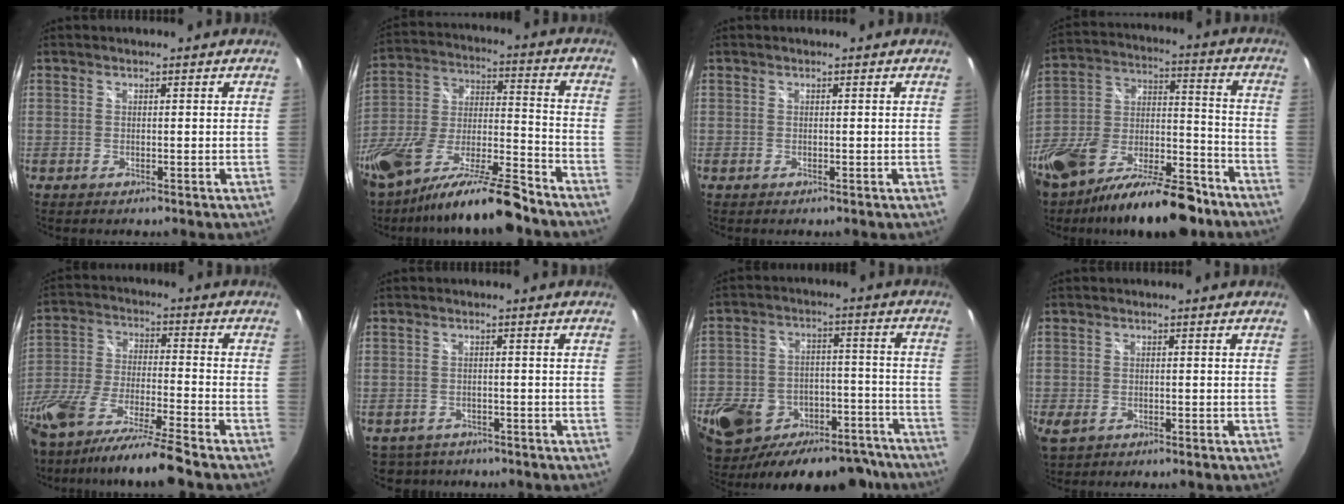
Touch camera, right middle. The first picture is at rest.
{"total": 21.9, "force": [-16.0, 4.7, 14.2], "torque": [-0.278, -0.036, -0.276]}
{"total": 0.0}
{"total": 23.2, "force": [-14.4, 10.1, 15.1], "torque": [-0.287, -0.008, -0.229]}
{"total": 17.5, "force": [-14.3, 0.2, 10.1], "torque": [-0.198, -0.050, -0.256]}
{"total": 5.7, "force": [-4.5, 3.2, 1.0], "torque": [-0.030, -0.003, -0.066]}
{"total": 27.3, "force": [-18.5, 15.0, 13.3], "torque": [-0.280, 0.008, -0.241]}
{"total": 3.5, "force": [-1.8, 2.1, 2.1], "torque": [-0.050, -0.009, -0.029]}